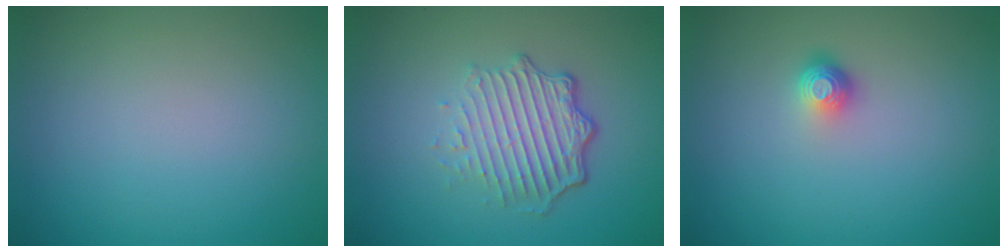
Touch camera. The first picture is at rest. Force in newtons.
{"total": 5.3, "press": 3.6, "slide": 3.9}
{"total": 1.6, "press": 1.1, "slide": 1.2}